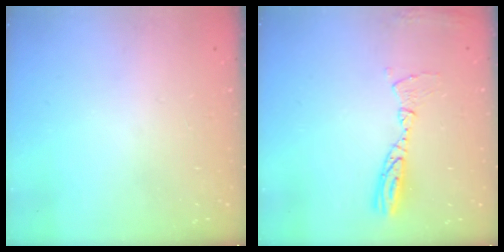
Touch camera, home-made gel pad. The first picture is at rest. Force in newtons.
{"total": 10.0, "press": 10.0, "slide": 0.8}